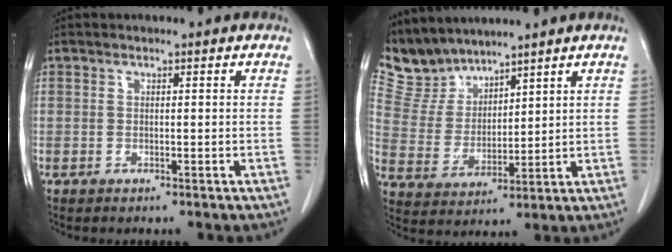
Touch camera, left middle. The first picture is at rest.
{"total": 7.0, "force": [6.7, 1.8, -0.1], "torque": [-0.014, 0.009, 0.156]}